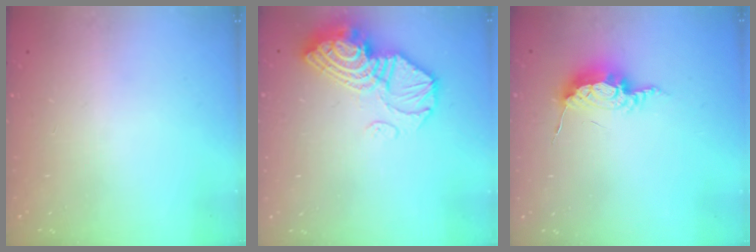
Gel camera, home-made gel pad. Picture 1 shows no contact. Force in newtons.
{"total": 13.8, "press": 13.7, "slide": 1.6}
{"total": 8.5, "press": 8.4, "slide": 0.7}